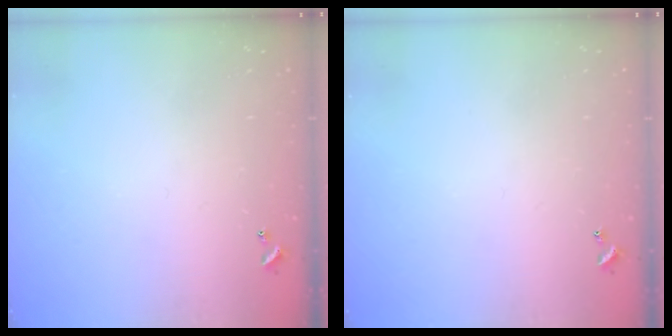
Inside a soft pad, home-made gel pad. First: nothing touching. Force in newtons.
{"total": 0.0}